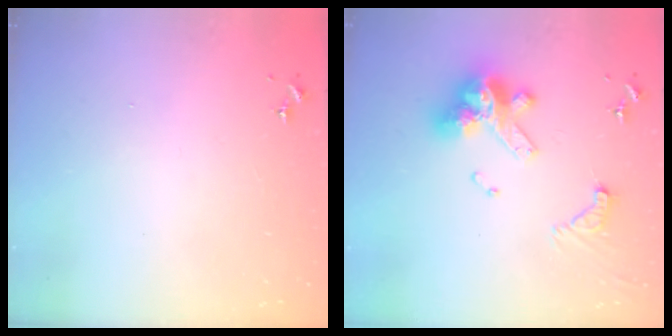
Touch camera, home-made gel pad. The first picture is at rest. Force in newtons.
{"total": 17.1, "press": 17.0, "slide": 1.9}